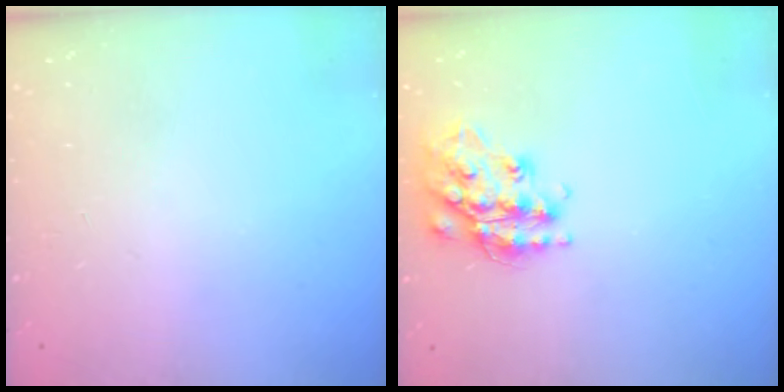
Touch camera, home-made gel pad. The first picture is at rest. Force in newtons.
{"total": 16.9, "press": 16.9, "slide": 1.2}